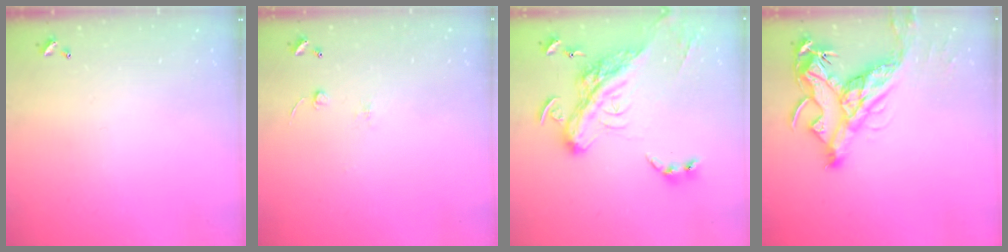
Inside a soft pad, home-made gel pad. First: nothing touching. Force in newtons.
{"total": 2.5, "press": 2.4, "slide": 0.8}
{"total": 10.0, "press": 9.8, "slide": 2.3}
{"total": 14.7, "press": 14.5, "slide": 2.1}